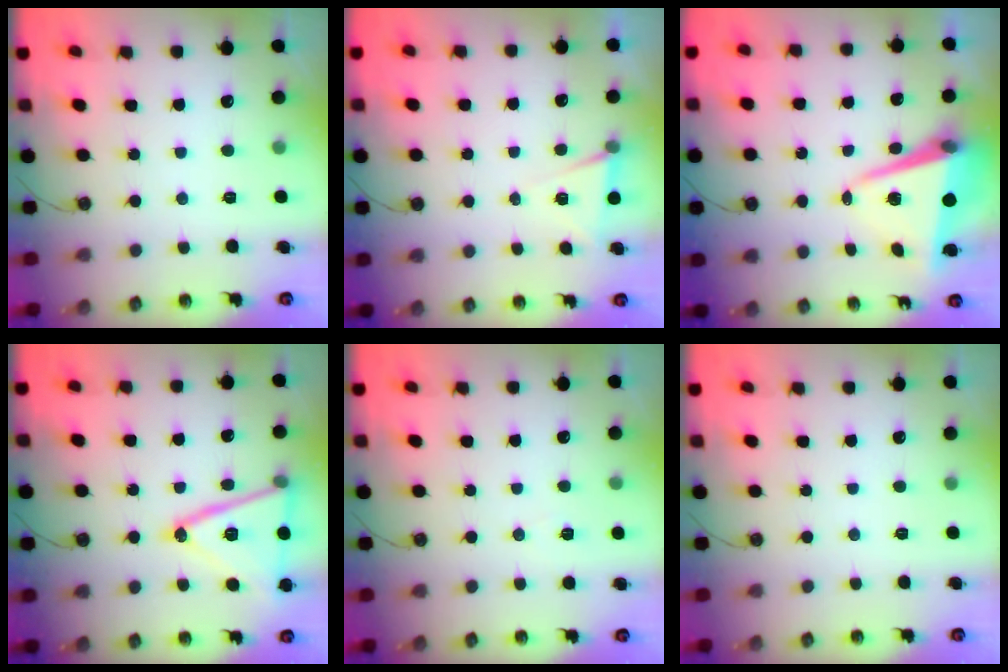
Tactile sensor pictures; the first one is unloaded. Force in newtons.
{"total": 5.8, "press": 3.5, "slide": 4.6}
{"total": 8.9, "press": 8.7, "slide": 1.8}
{"total": 19.4, "press": 19.1, "slide": 3.3}
{"total": 5.0, "press": 3.4, "slide": 3.7}
{"total": 0.0}